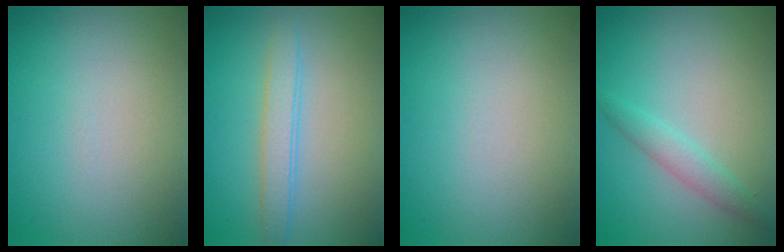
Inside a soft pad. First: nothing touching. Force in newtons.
{"total": 2.4, "press": 2.3, "slide": 0.2}
{"total": 0.0}
{"total": 1.8, "press": 1.8, "slide": 0.1}